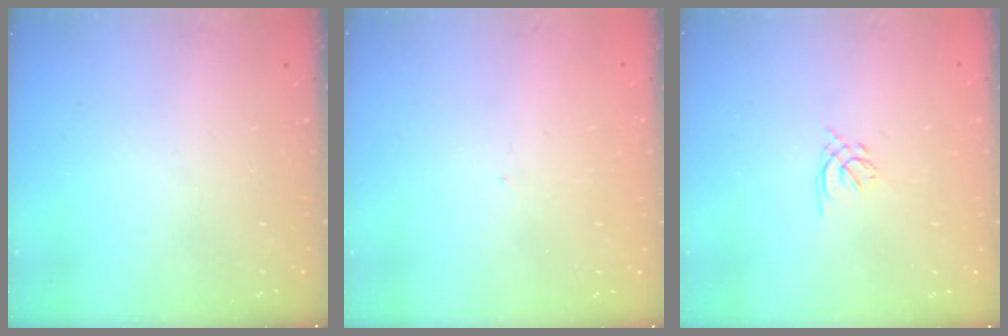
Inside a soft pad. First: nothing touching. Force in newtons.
{"total": 2.0, "press": 2.0, "slide": 0.3}
{"total": 1.7, "press": 1.6, "slide": 0.5}